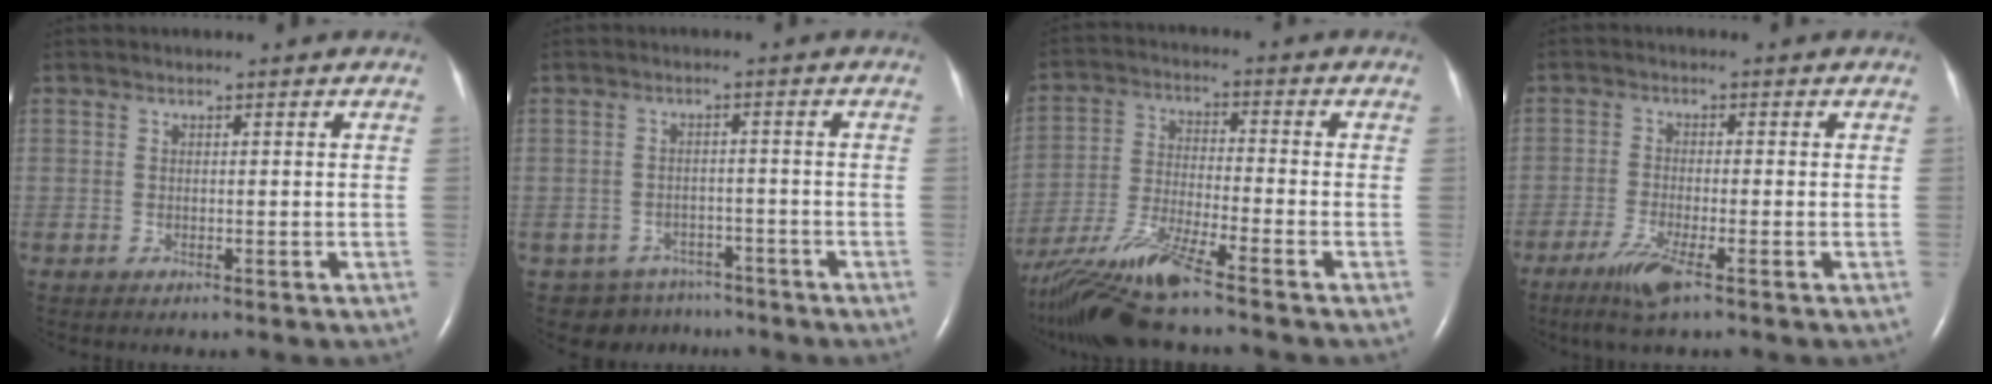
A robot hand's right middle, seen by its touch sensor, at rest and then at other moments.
{"total": 5.8, "force": [-4.7, 3.4, -0.4], "torque": [0.013, 0.018, -0.063]}
{"total": 14.2, "force": [-11.2, -0.1, 8.7], "torque": [-0.187, -0.020, -0.212]}
{"total": 5.5, "force": [-3.4, 0.3, 4.3], "torque": [-0.096, -0.017, -0.066]}